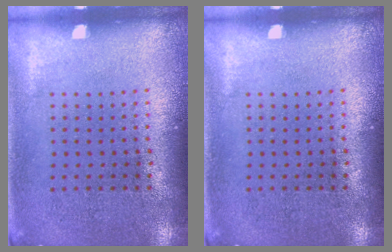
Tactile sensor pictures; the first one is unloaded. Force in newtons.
{"total": 0.0}